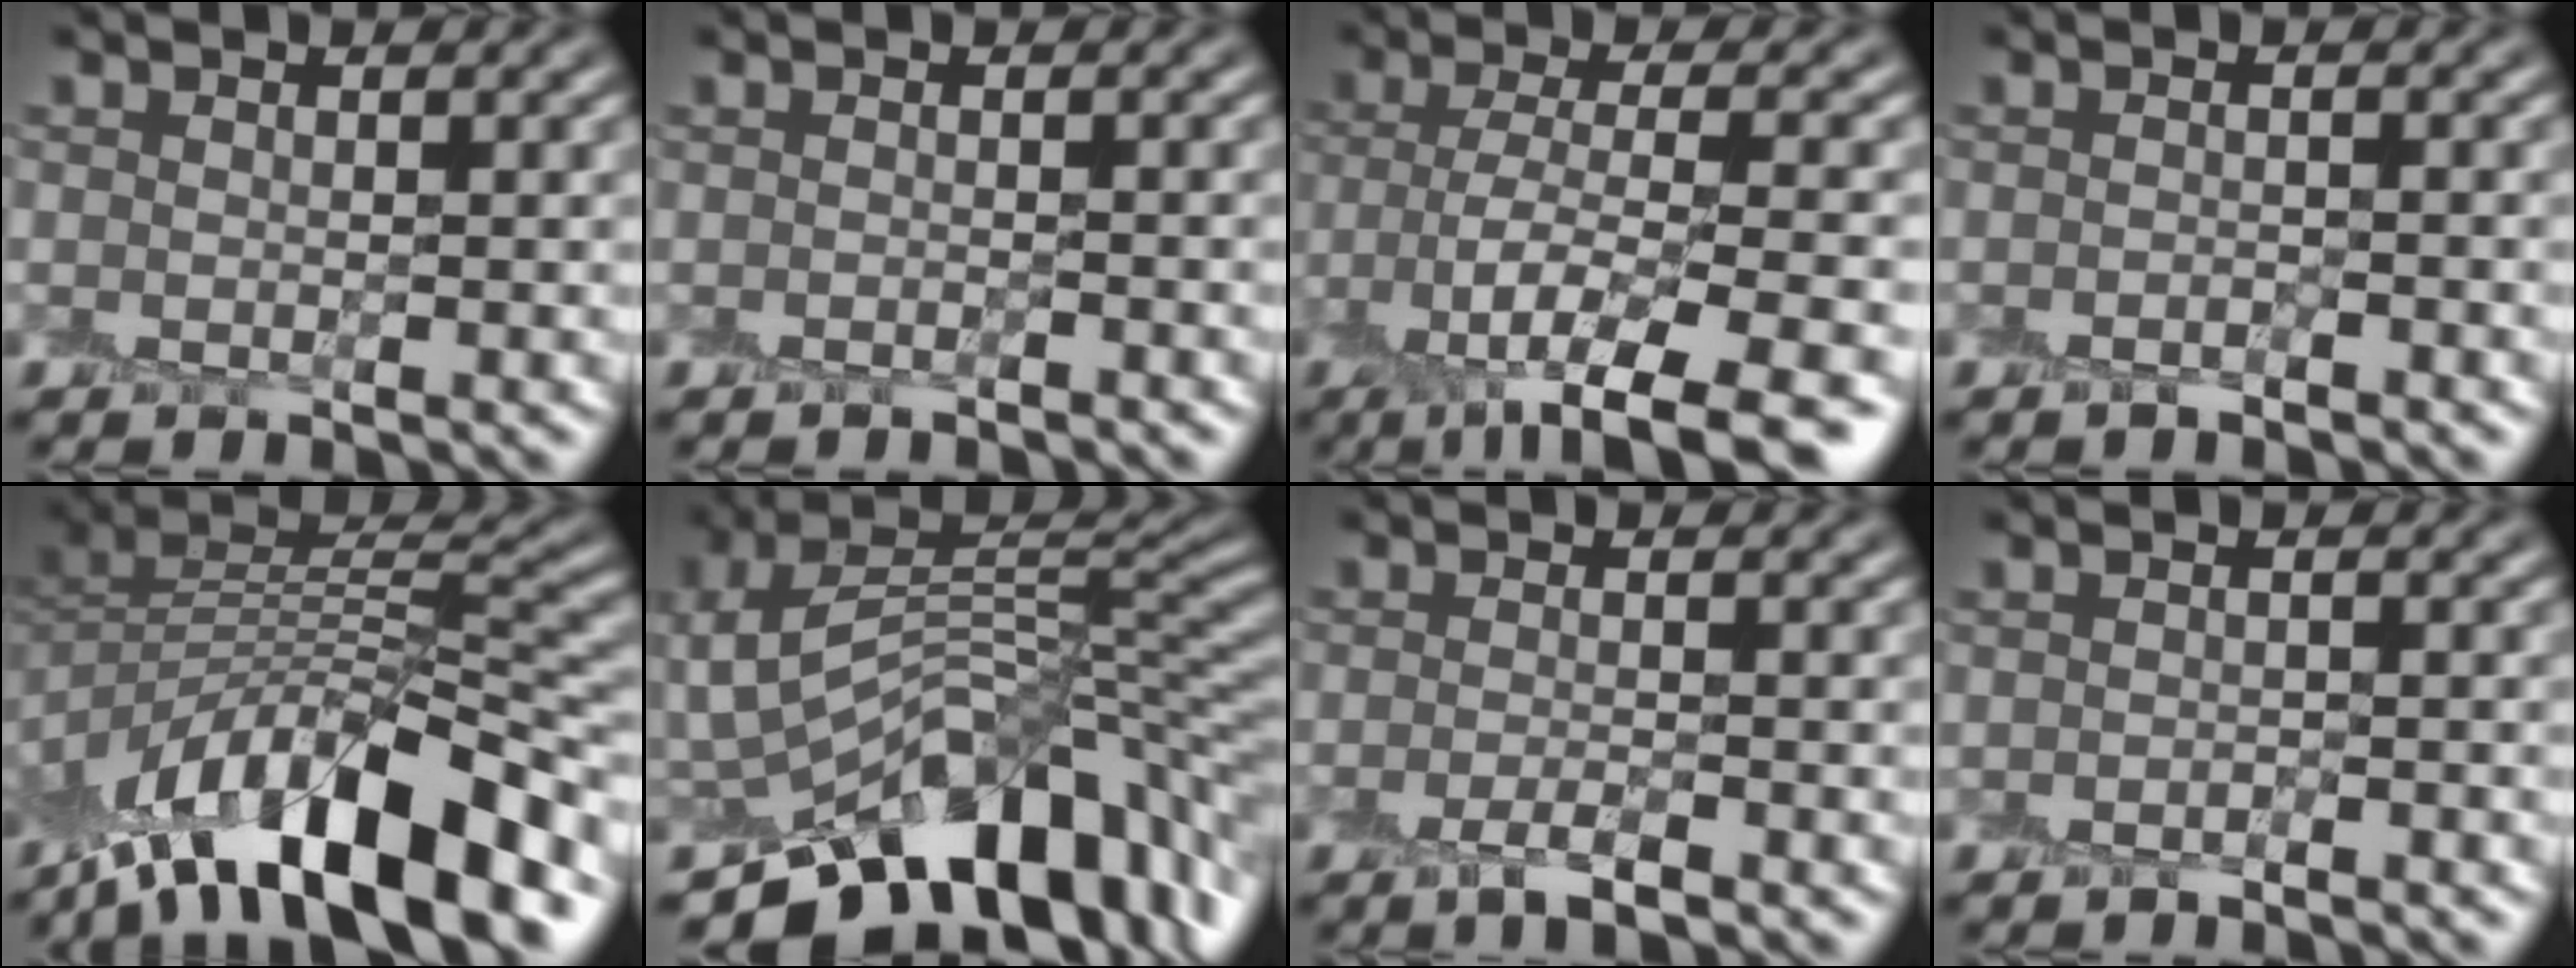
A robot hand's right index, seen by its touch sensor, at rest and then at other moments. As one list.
[{"total": 0.7, "force": [-0.6, -0.1, 0.3], "torque": [-0.004, -0.003, -0.013]}, {"total": 9.3, "force": [-4.8, 2.3, 7.6], "torque": [-0.128, -0.009, -0.084]}, {"total": 0.8, "force": [-0.6, 0.0, 0.4], "torque": [-0.006, 0.000, -0.012]}, {"total": 12.7, "force": [-7.1, 4.6, 9.5], "torque": [-0.143, 0.024, -0.126]}, {"total": 11.6, "force": [-5.2, 7.1, 7.6], "torque": [-0.121, 0.009, -0.089]}, {"total": 2.2, "force": [-1.2, 0.4, 1.8], "torque": [-0.032, 0.000, -0.025]}, {"total": 0.6, "force": [-0.5, 0.0, 0.4], "torque": [-0.004, 0.001, -0.008]}]